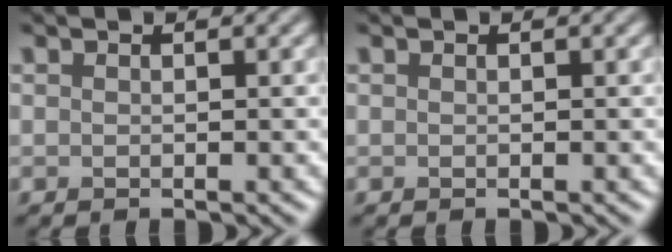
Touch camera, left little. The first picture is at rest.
{"total": 0.0}